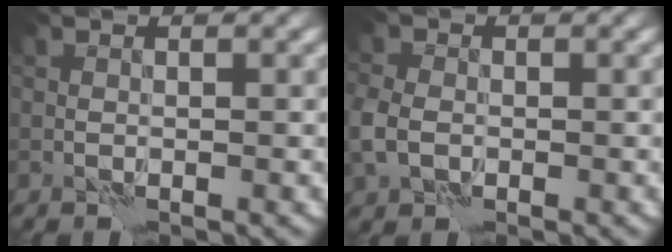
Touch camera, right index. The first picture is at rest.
{"total": 3.8, "force": [-1.1, 2.9, 2.2], "torque": [-0.063, -0.005, -0.028]}